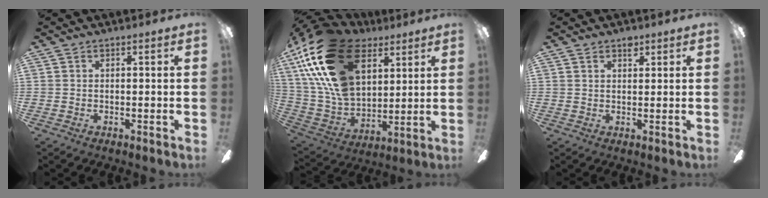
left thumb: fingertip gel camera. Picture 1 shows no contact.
{"total": 26.4, "force": [13.0, 15.5, 17.0], "torque": [-0.364, -0.048, 0.231]}
{"total": 2.6, "force": [1.7, 1.3, 1.3], "torque": [-0.013, -0.002, 0.027]}